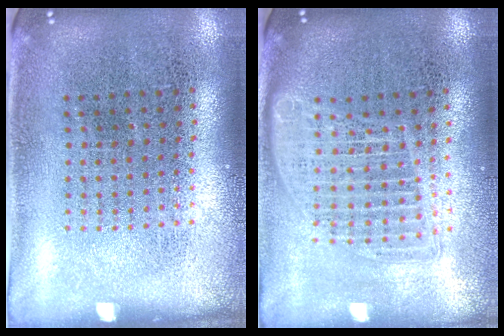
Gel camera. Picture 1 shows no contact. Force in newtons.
{"total": 1.6, "press": 1.4, "slide": 0.8}